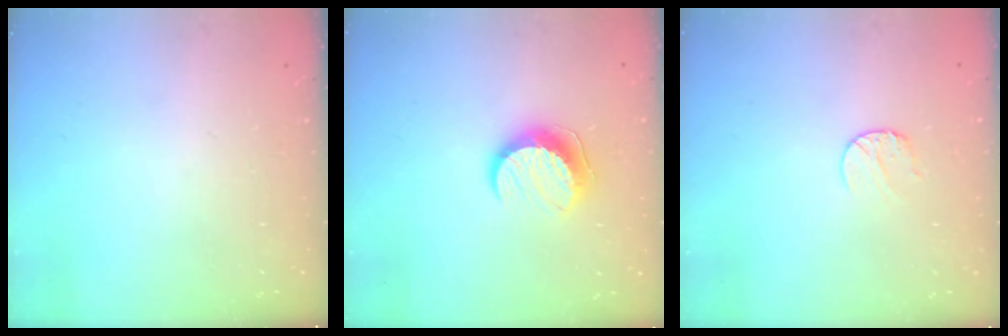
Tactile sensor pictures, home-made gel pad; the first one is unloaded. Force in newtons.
{"total": 9.7, "press": 9.7, "slide": 0.5}
{"total": 5.4, "press": 5.4, "slide": 0.5}